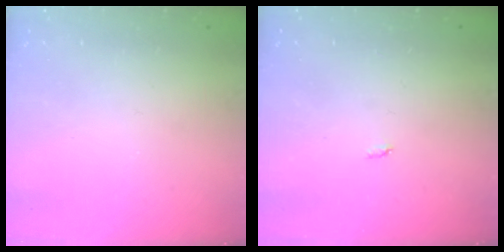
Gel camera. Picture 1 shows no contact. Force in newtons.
{"total": 2.1, "press": 2.1, "slide": 0.4}